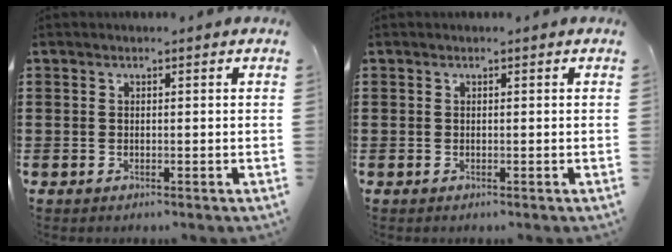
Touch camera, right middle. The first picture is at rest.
{"total": 0.0}